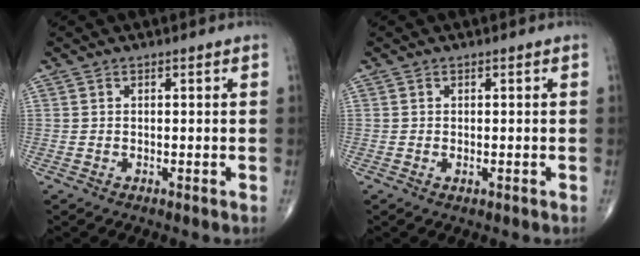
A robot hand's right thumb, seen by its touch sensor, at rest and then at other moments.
{"total": 0.5, "force": [-0.1, 0.3, 0.4], "torque": [-0.003, -0.001, 0.000]}